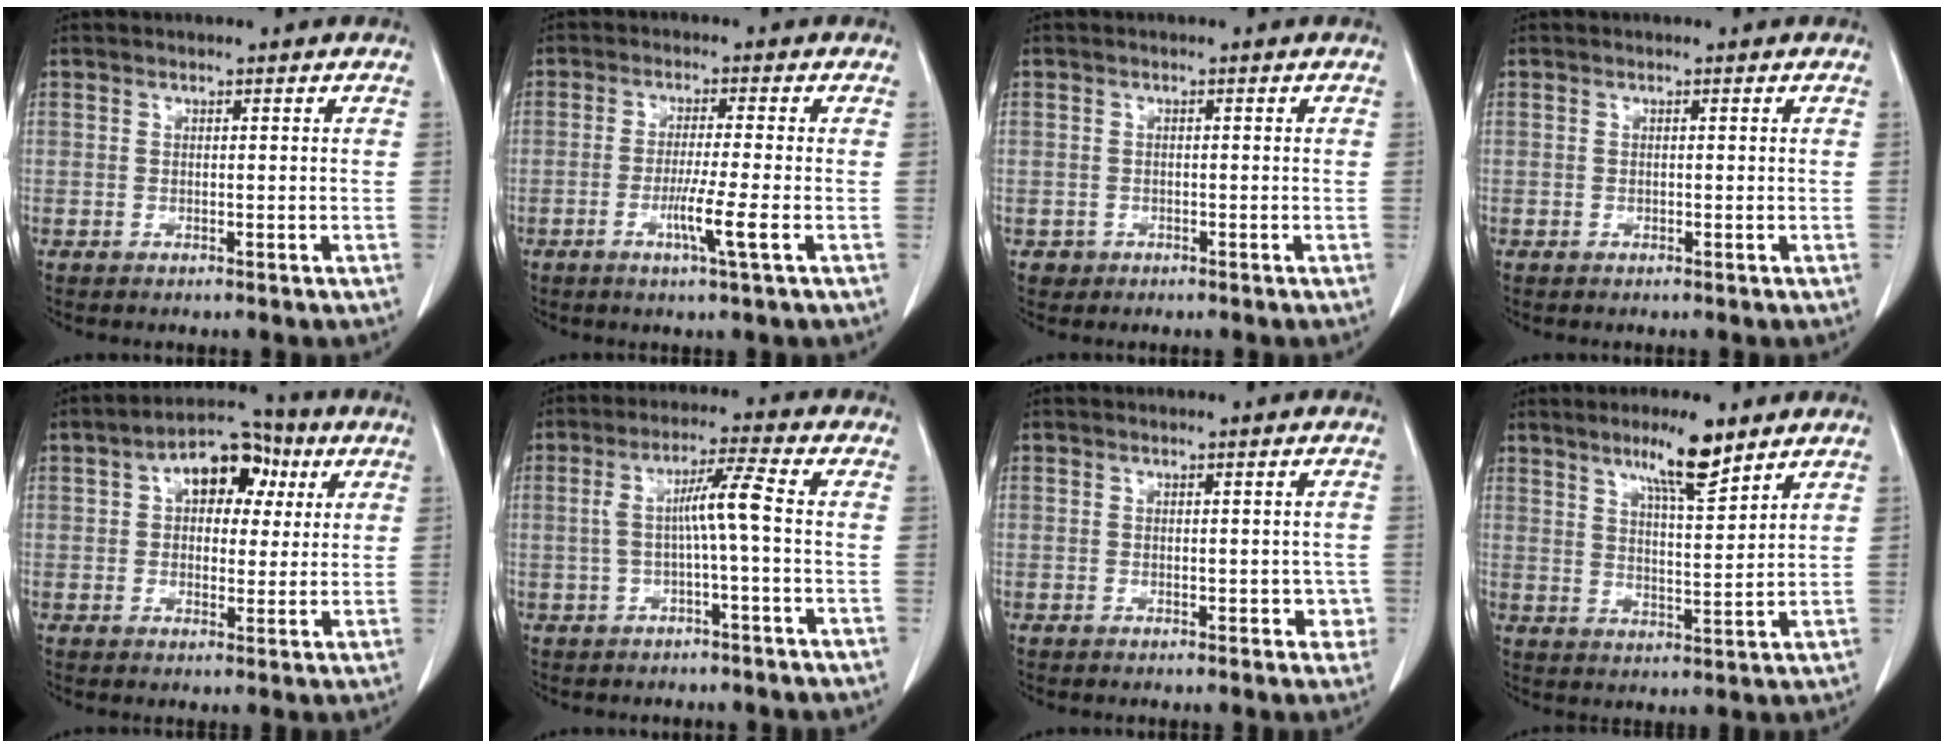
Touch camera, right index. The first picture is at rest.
{"total": 5.3, "force": [-1.9, -0.9, 4.9], "torque": [-0.087, -0.012, -0.036]}
{"total": 1.5, "force": [-0.7, 1.3, -0.1], "torque": [-0.001, 0.006, -0.011]}
{"total": 0.0}
{"total": 9.4, "force": [3.0, 5.5, 6.9], "torque": [-0.099, 0.035, 0.041]}
{"total": 5.8, "force": [-0.3, -0.4, 5.8], "torque": [-0.108, 0.020, -0.004]}
{"total": 2.9, "force": [-0.5, 1.8, 2.2], "torque": [-0.013, 0.008, -0.002]}
{"total": 8.1, "force": [5.8, 0.8, 5.7], "torque": [-0.098, -0.003, 0.098]}